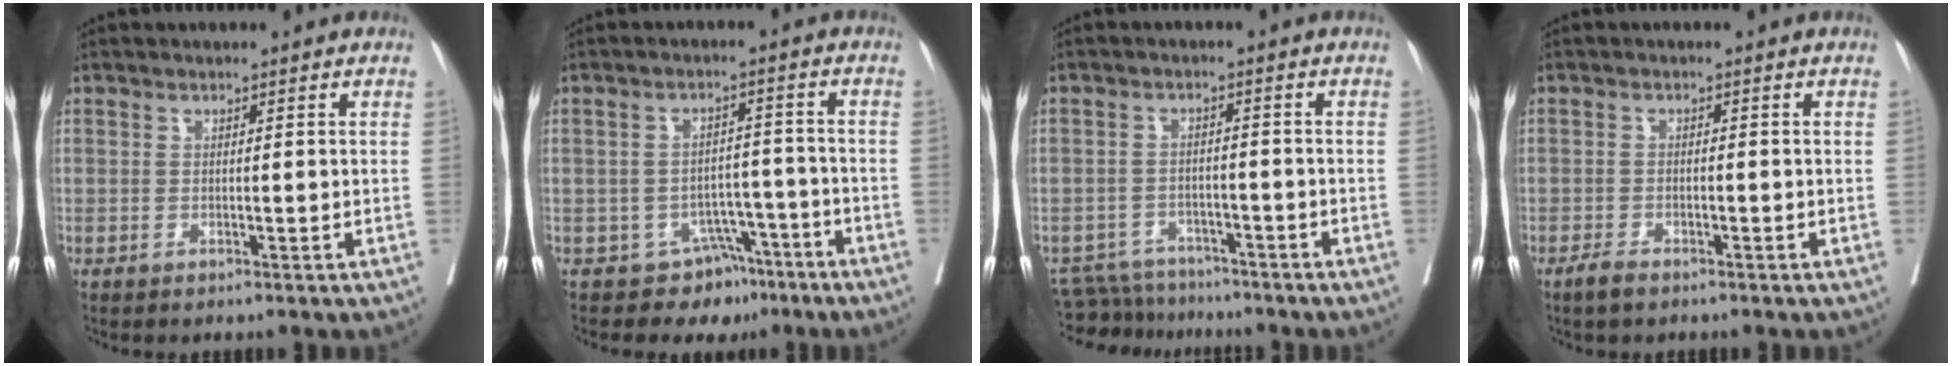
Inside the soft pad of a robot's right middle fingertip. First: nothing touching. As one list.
[{"total": 6.2, "force": [-4.4, 4.3, 0.7], "torque": [0.009, 0.026, -0.059]}, {"total": 7.4, "force": [-7.1, 2.0, 0.1], "torque": [-0.001, 0.003, -0.111]}, {"total": 2.2, "force": [-1.7, 0.7, 1.1], "torque": [-0.026, -0.002, -0.030]}]